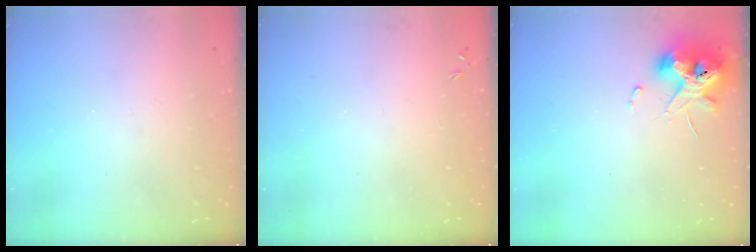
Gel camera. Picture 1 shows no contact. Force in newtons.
{"total": 0.0}
{"total": 11.0, "press": 10.9, "slide": 1.6}